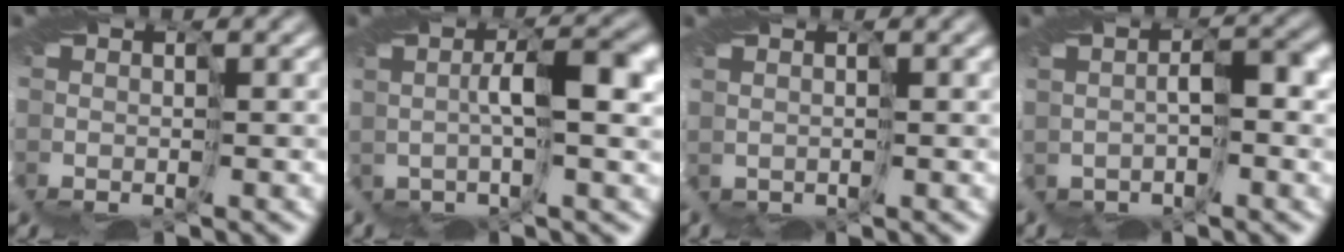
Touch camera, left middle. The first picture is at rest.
{"total": 3.8, "force": [0.4, 0.1, 3.8], "torque": [-0.076, 0.010, 0.004]}
{"total": 0.6, "force": [0.1, -0.5, -0.3], "torque": [0.010, 0.006, 0.007]}
{"total": 1.8, "force": [-0.7, 0.6, 1.5], "torque": [-0.032, 0.002, -0.009]}